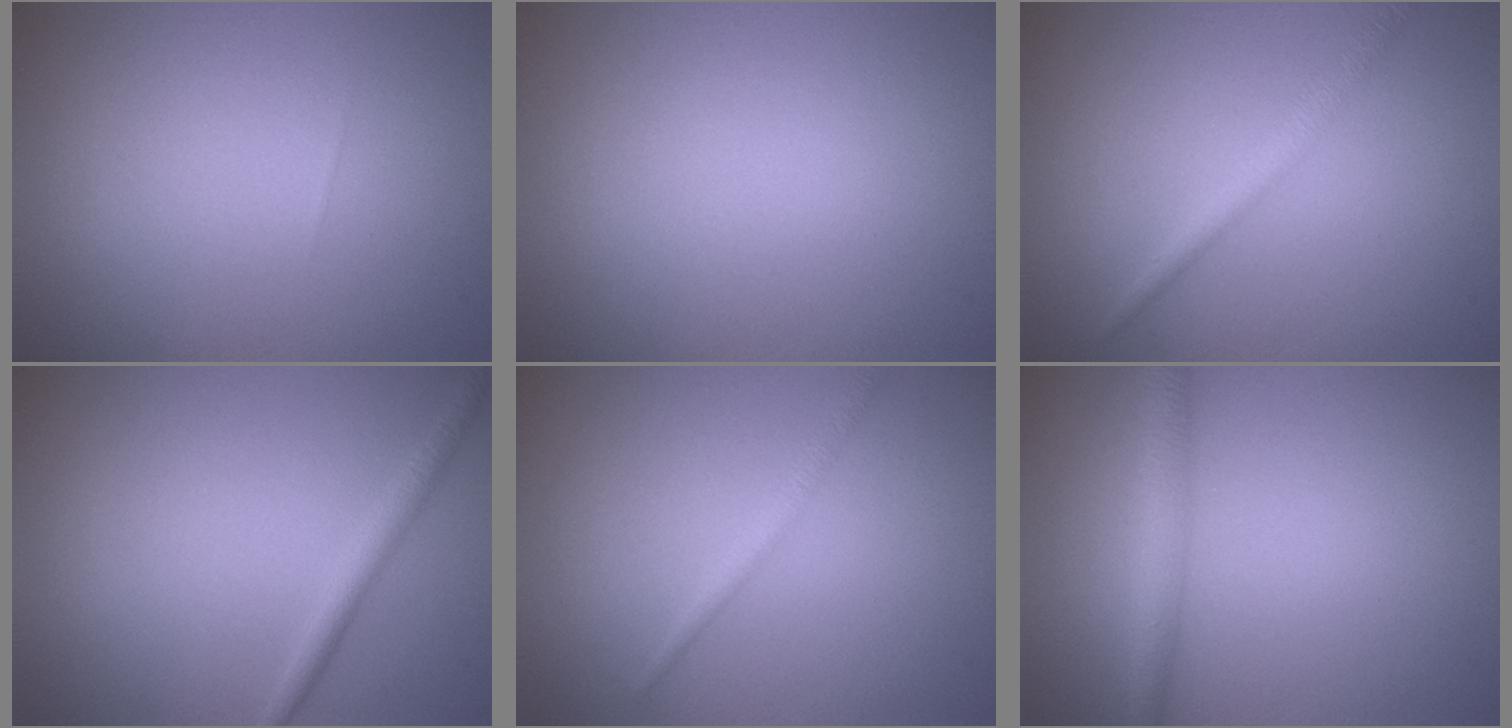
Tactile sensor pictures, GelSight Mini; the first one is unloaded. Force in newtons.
{"total": 0.0}
{"total": 2.1, "press": 2.1, "slide": 0.0}
{"total": 1.8, "press": 1.8, "slide": 0.1}
{"total": 1.2, "press": 1.2, "slide": 0.0}
{"total": 2.5, "press": 2.5, "slide": 0.1}